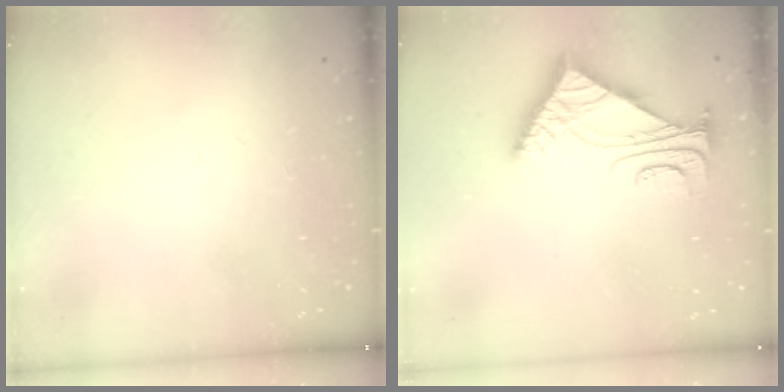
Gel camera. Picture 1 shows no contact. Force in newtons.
{"total": 5.5, "press": 5.4, "slide": 0.7}